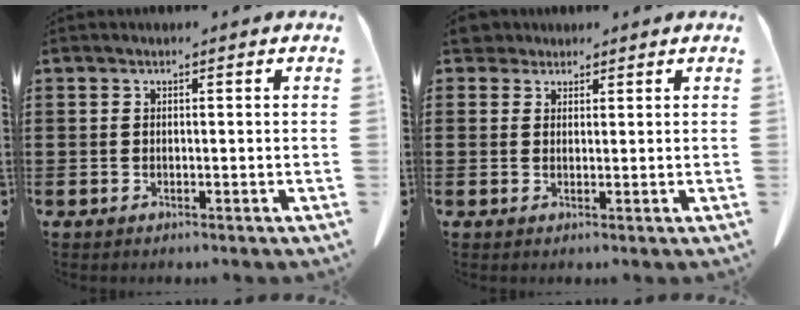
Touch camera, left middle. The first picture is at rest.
{"total": 2.8, "force": [2.3, 1.4, 0.7], "torque": [-0.023, 0.006, 0.045]}